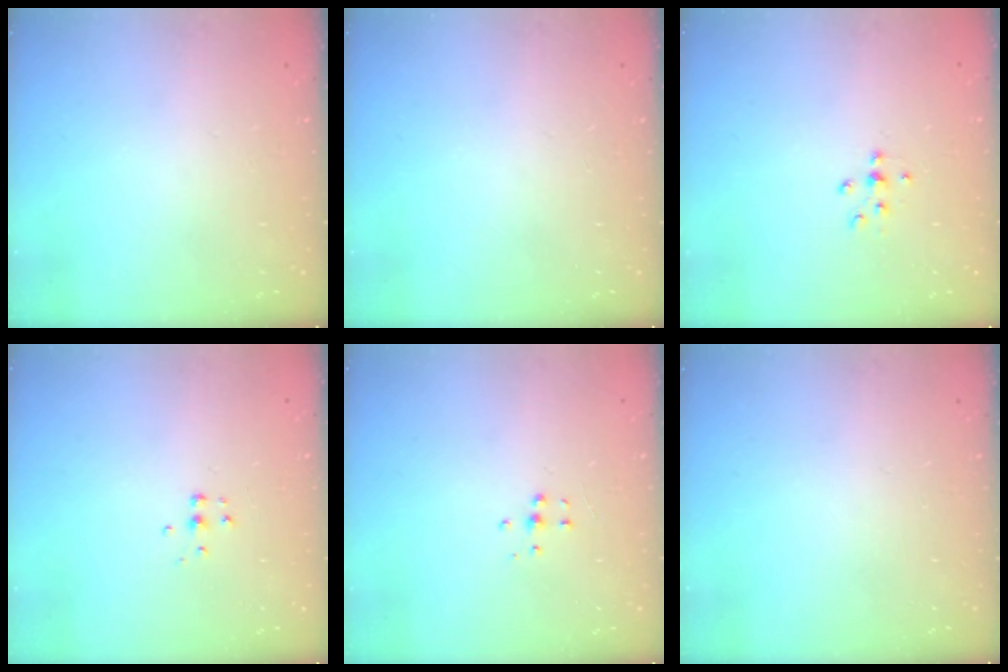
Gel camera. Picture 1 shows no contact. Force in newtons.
{"total": 0.0}
{"total": 3.9, "press": 3.7, "slide": 1.1}
{"total": 4.7, "press": 4.7, "slide": 0.4}
{"total": 4.9, "press": 4.9, "slide": 0.4}
{"total": 0.0}